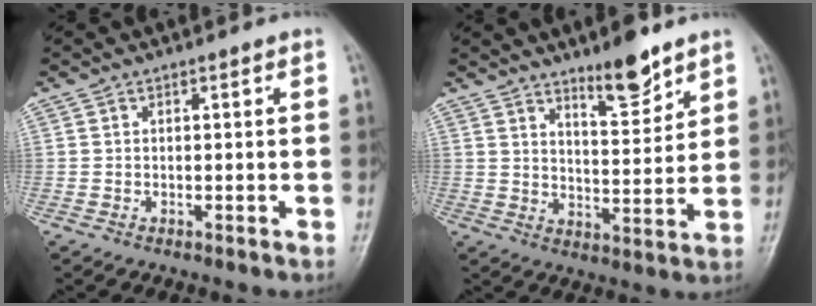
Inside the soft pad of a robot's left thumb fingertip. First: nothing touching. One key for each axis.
{"total": 8.5, "fx": 6.3, "fy": 2.3, "fz": 5.3, "tx": -0.066, "ty": -0.053, "tz": 0.103}